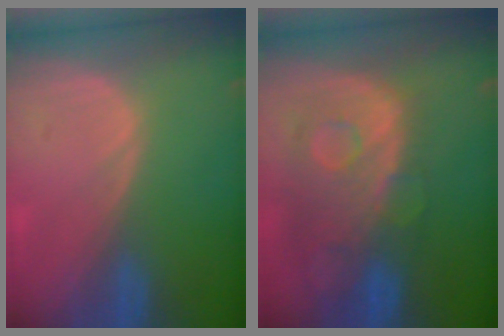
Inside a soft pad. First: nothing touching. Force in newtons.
{"total": 11.6, "press": 9.8, "slide": 6.1}